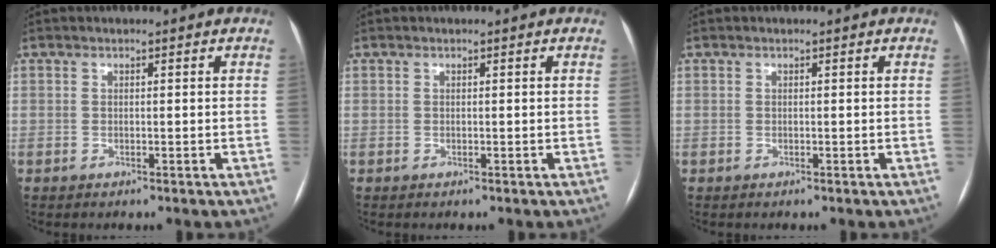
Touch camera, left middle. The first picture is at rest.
{"total": 0.0}
{"total": 0.0}